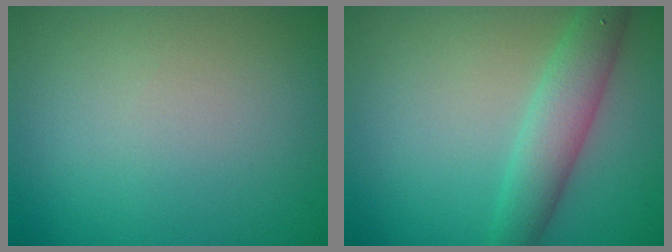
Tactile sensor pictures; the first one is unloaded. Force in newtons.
{"total": 4.1, "press": 4.1, "slide": 0.0}